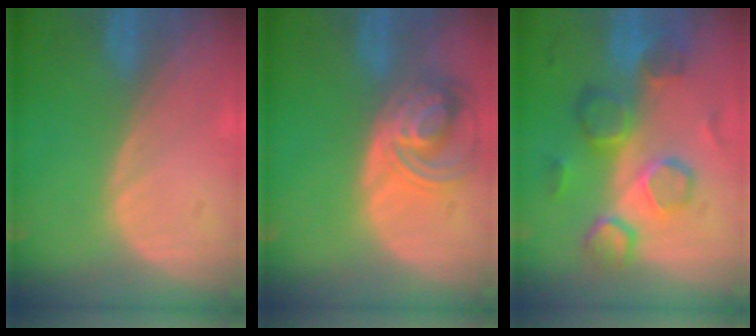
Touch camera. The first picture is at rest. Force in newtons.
{"total": 7.7, "press": 6.9, "slide": 3.4}
{"total": 9.7, "press": 8.9, "slide": 3.8}